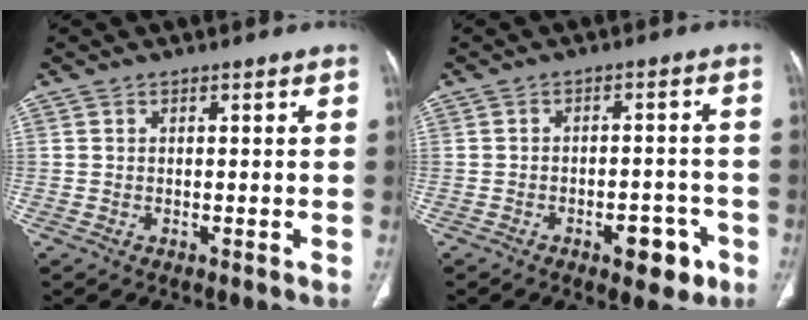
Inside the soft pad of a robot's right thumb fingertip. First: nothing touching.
{"total": 6.9, "force": [-3.5, 3.4, 4.8], "torque": [-0.040, 0.025, -0.042]}